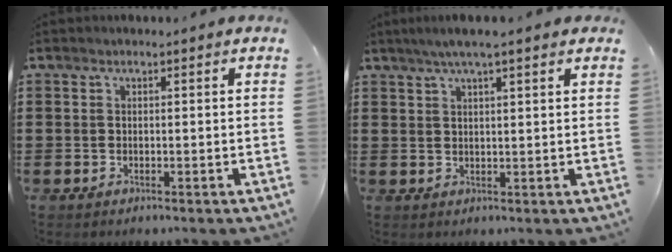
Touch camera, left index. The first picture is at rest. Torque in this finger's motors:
{"motor_torque": [1.08, -1.05, 0.42, 0.13]}